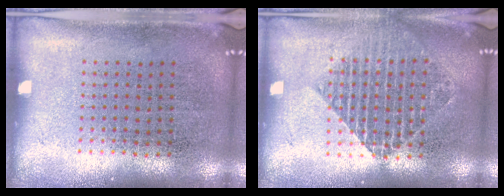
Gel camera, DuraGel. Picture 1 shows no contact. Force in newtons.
{"total": 1.7, "press": 1.4, "slide": 0.8}